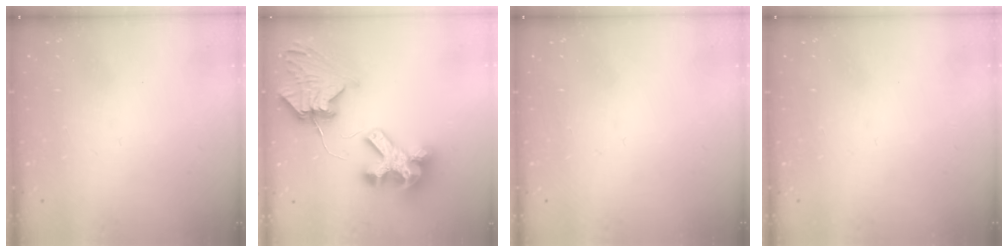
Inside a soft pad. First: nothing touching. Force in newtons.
{"total": 11.3, "press": 11.2, "slide": 1.5}
{"total": 0.0}
{"total": 0.0}